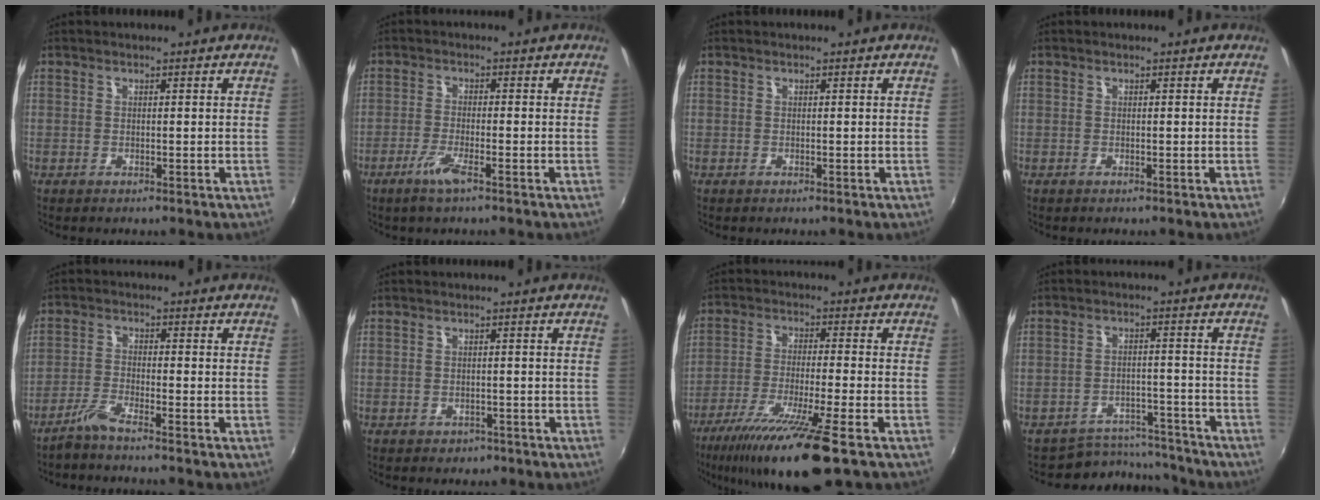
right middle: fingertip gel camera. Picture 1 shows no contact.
{"total": 4.3, "force": [-2.8, 0.3, 3.3], "torque": [-0.075, -0.010, -0.056]}
{"total": 0.0}
{"total": 0.0}
{"total": 3.3, "force": [-2.9, -0.3, 1.7], "torque": [-0.052, -0.004, -0.060]}
{"total": 1.9, "force": [-1.1, 1.5, 0.5], "torque": [-0.012, -0.003, -0.013]}
{"total": 15.1, "force": [-10.1, 0.6, 11.2], "torque": [-0.225, -0.049, -0.173]}
{"total": 9.2, "force": [-8.7, 3.0, 0.2], "torque": [-0.016, 0.023, -0.122]}